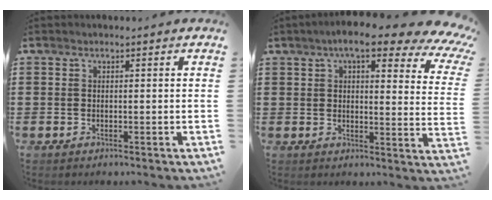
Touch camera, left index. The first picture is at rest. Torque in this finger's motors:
{"motor_torque": [1.24, -0.90, 0.81, 0.21]}